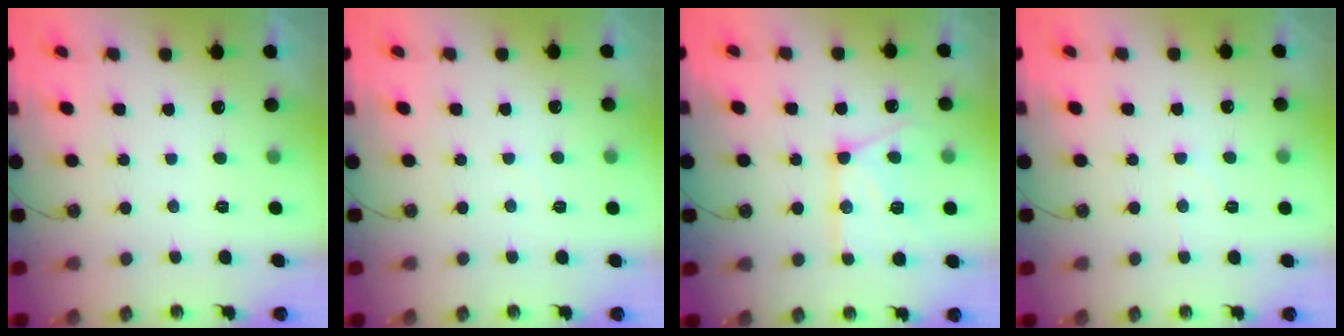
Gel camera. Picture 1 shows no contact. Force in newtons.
{"total": 2.6, "press": 2.6, "slide": 0.3}
{"total": 15.0, "press": 14.9, "slide": 1.7}
{"total": 2.7, "press": 2.7, "slide": 0.3}